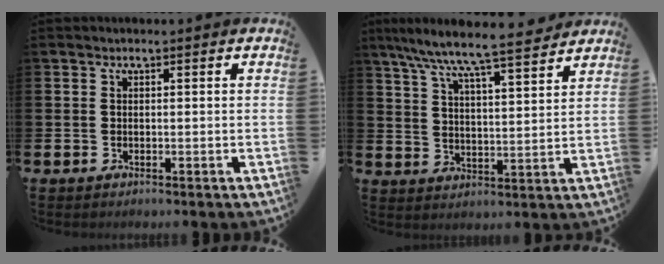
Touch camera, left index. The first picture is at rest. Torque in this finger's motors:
{"motor_torque": [1.06, -1.08, 1.05, 0.21]}